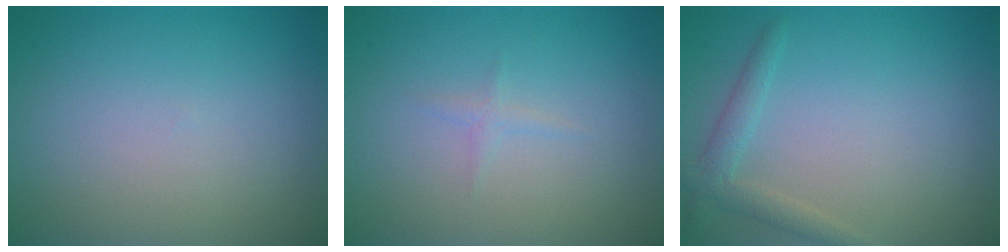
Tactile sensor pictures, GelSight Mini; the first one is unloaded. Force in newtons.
{"total": 0.8, "press": 0.8, "slide": 0.1}
{"total": 2.0, "press": 2.0, "slide": 0.1}